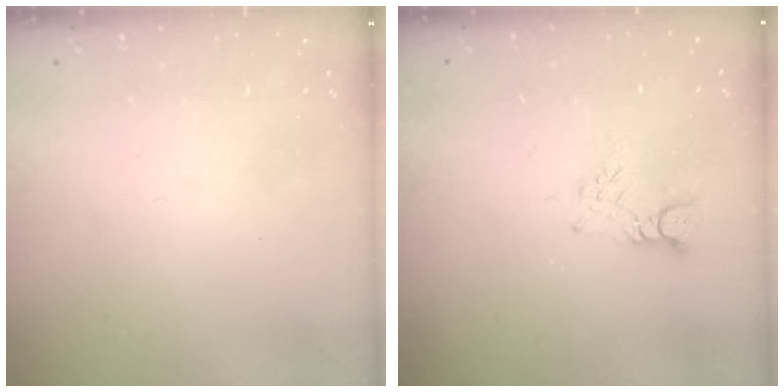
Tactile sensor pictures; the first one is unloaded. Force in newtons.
{"total": 3.4, "press": 3.4, "slide": 0.2}